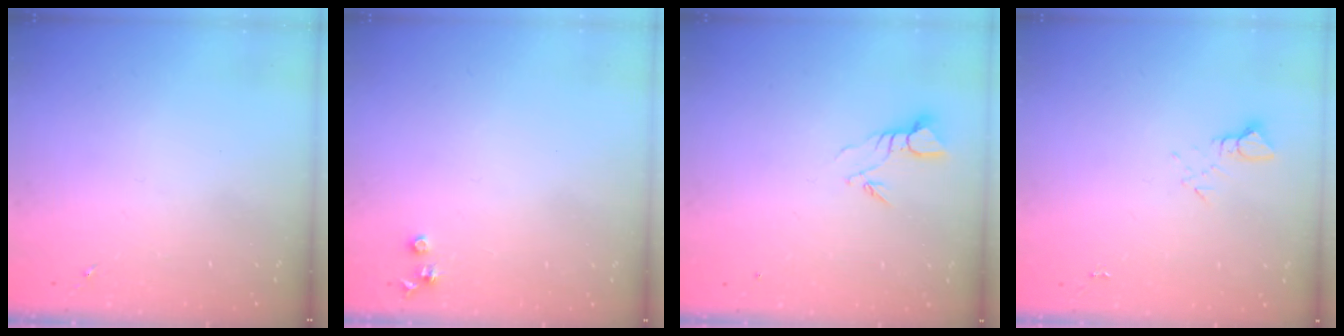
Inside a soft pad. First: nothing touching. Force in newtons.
{"total": 3.6, "press": 3.5, "slide": 0.5}
{"total": 3.9, "press": 3.9, "slide": 0.3}
{"total": 2.7, "press": 2.7, "slide": 0.2}